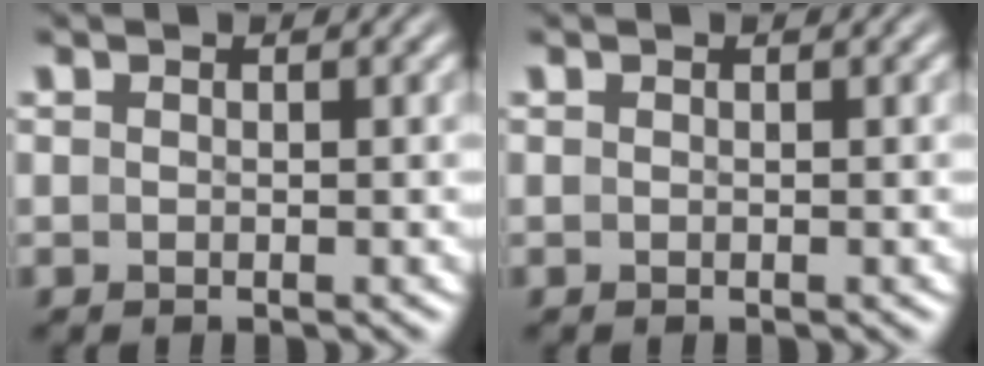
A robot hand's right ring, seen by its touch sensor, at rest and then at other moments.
{"total": 0.0}